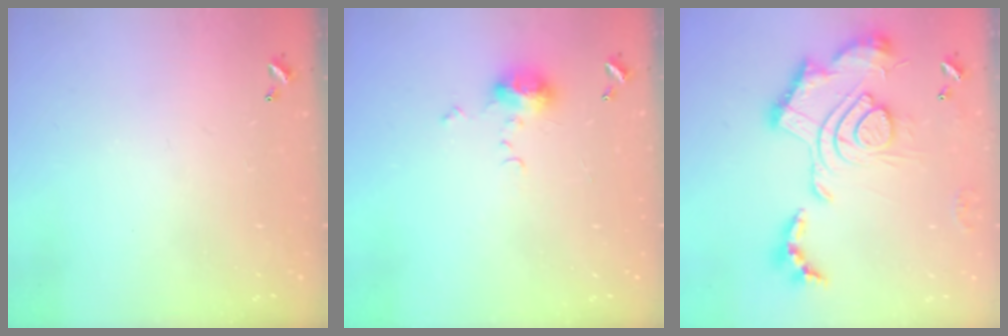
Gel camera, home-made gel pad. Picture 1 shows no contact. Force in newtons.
{"total": 6.2, "press": 6.2, "slide": 0.7}
{"total": 2.5, "press": 1.9, "slide": 1.7}